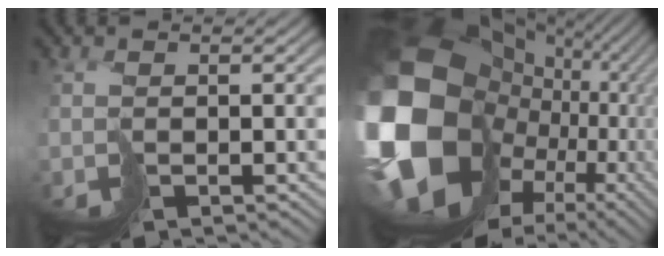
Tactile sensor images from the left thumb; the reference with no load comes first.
{"total": 22.1, "force": [2.5, 18.3, 12.2], "torque": [-0.333, -0.057, 0.092]}